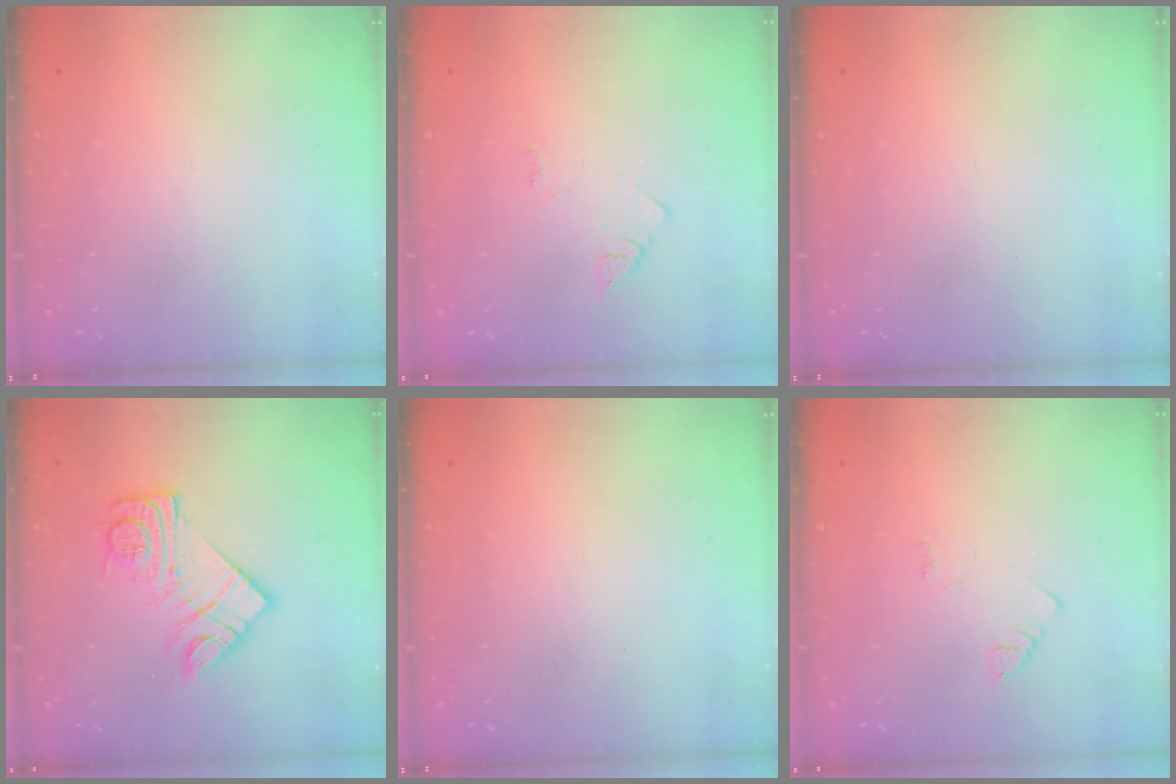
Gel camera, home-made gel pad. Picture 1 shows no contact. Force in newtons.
{"total": 2.7, "press": 2.7, "slide": 0.4}
{"total": 0.0}
{"total": 13.6, "press": 13.6, "slide": 0.9}
{"total": 0.0}
{"total": 2.7, "press": 2.7, "slide": 0.4}